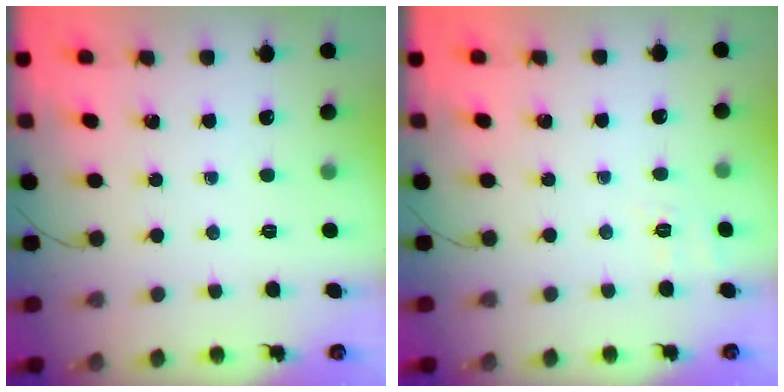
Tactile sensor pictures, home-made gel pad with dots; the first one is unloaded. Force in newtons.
{"total": 2.1, "press": 0.8, "slide": 2.0}